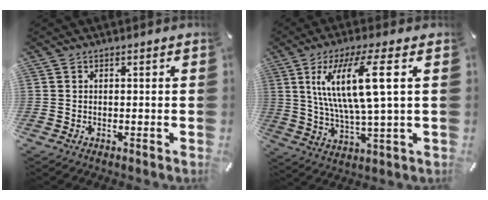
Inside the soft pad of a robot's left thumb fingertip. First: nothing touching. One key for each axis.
{"total": 15.1, "fx": 4.8, "fy": 2.9, "fz": 14.0, "tx": -0.290, "ty": -0.008, "tz": 0.069}